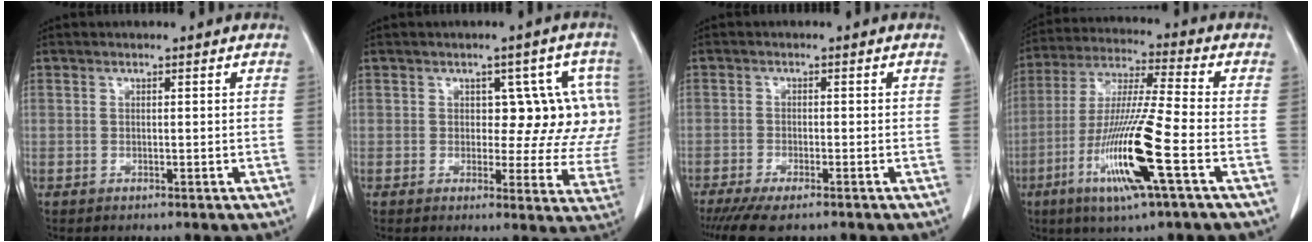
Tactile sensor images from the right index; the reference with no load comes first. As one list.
[{"total": 9.6, "force": [1.8, 5.7, 7.5], "torque": [-0.052, 0.020, 0.020]}, {"total": 6.1, "force": [-4.8, 1.0, 3.6], "torque": [-0.059, -0.012, -0.077]}, {"total": 15.4, "force": [-5.7, -0.3, 14.3], "torque": [-0.292, -0.020, -0.109]}]